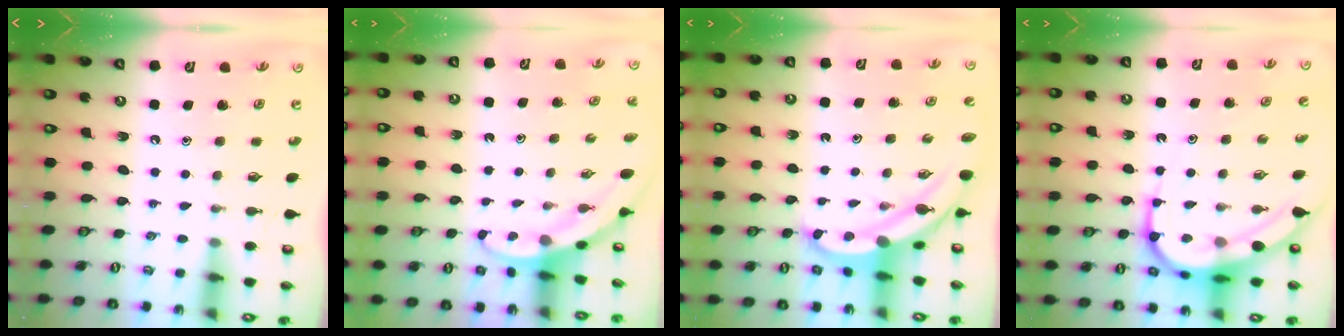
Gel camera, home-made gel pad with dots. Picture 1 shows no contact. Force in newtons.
{"total": 2.8, "press": 2.8, "slide": 0.1}
{"total": 5.9, "press": 5.9, "slide": 0.3}
{"total": 10.6, "press": 10.6, "slide": 1.0}